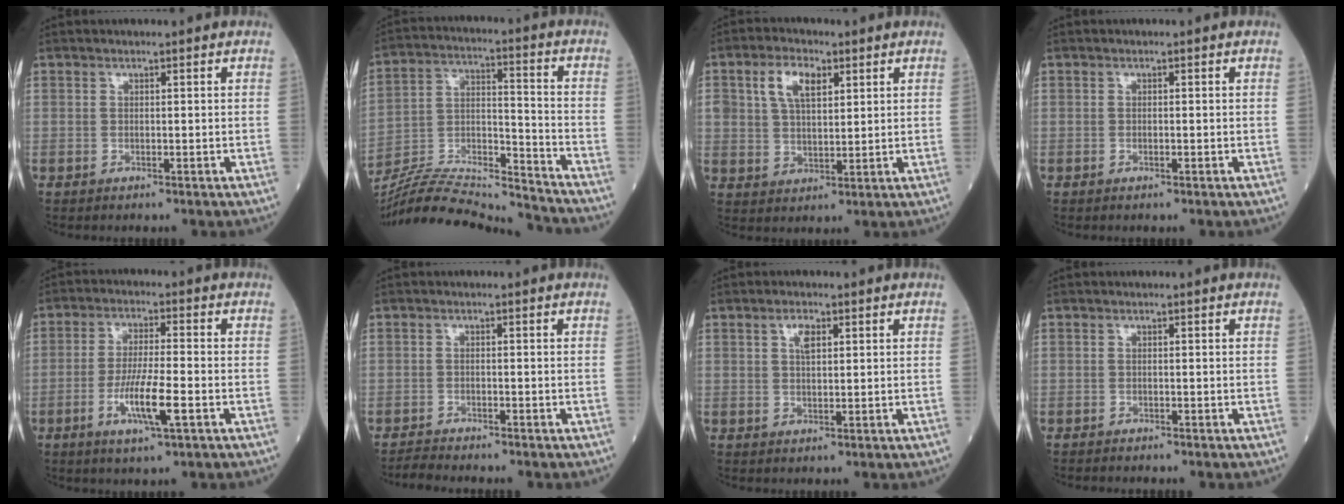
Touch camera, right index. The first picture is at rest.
{"total": 20.1, "force": [-19.2, 0.3, 5.9], "torque": [-0.126, 0.011, -0.325]}
{"total": 6.7, "force": [2.8, 3.5, 5.0], "torque": [-0.103, 0.014, 0.057]}
{"total": 0.5, "force": [-0.3, 0.0, 0.4], "torque": [-0.006, -0.001, -0.004]}
{"total": 7.9, "force": [-3.0, 0.5, 7.3], "torque": [-0.139, -0.011, -0.056]}
{"total": 2.2, "force": [-2.2, -0.5, 0.0], "torque": [-0.006, -0.012, -0.042]}
{"total": 2.6, "force": [1.1, 1.0, 2.1], "torque": [-0.041, 0.001, 0.021]}
{"total": 0.9, "force": [-0.9, 0.1, 0.2], "torque": [-0.004, -0.002, -0.014]}